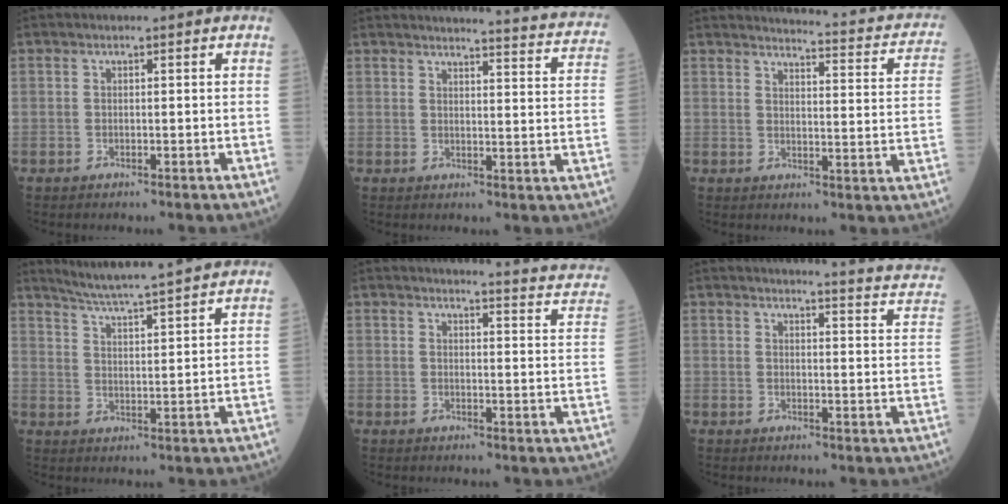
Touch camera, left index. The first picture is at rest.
{"total": 15.0, "force": [14.6, 0.3, 3.7], "torque": [-0.034, -0.076, 0.141]}
{"total": 16.2, "force": [14.6, 2.7, 6.3], "torque": [-0.062, -0.035, 0.142]}
{"total": 17.2, "force": [15.7, -0.9, 6.9], "torque": [-0.119, -0.011, 0.212]}
{"total": 12.9, "force": [12.4, 0.4, 3.6], "torque": [-0.031, -0.066, 0.113]}
{"total": 13.0, "force": [12.2, 0.4, 4.5], "torque": [-0.045, -0.054, 0.112]}